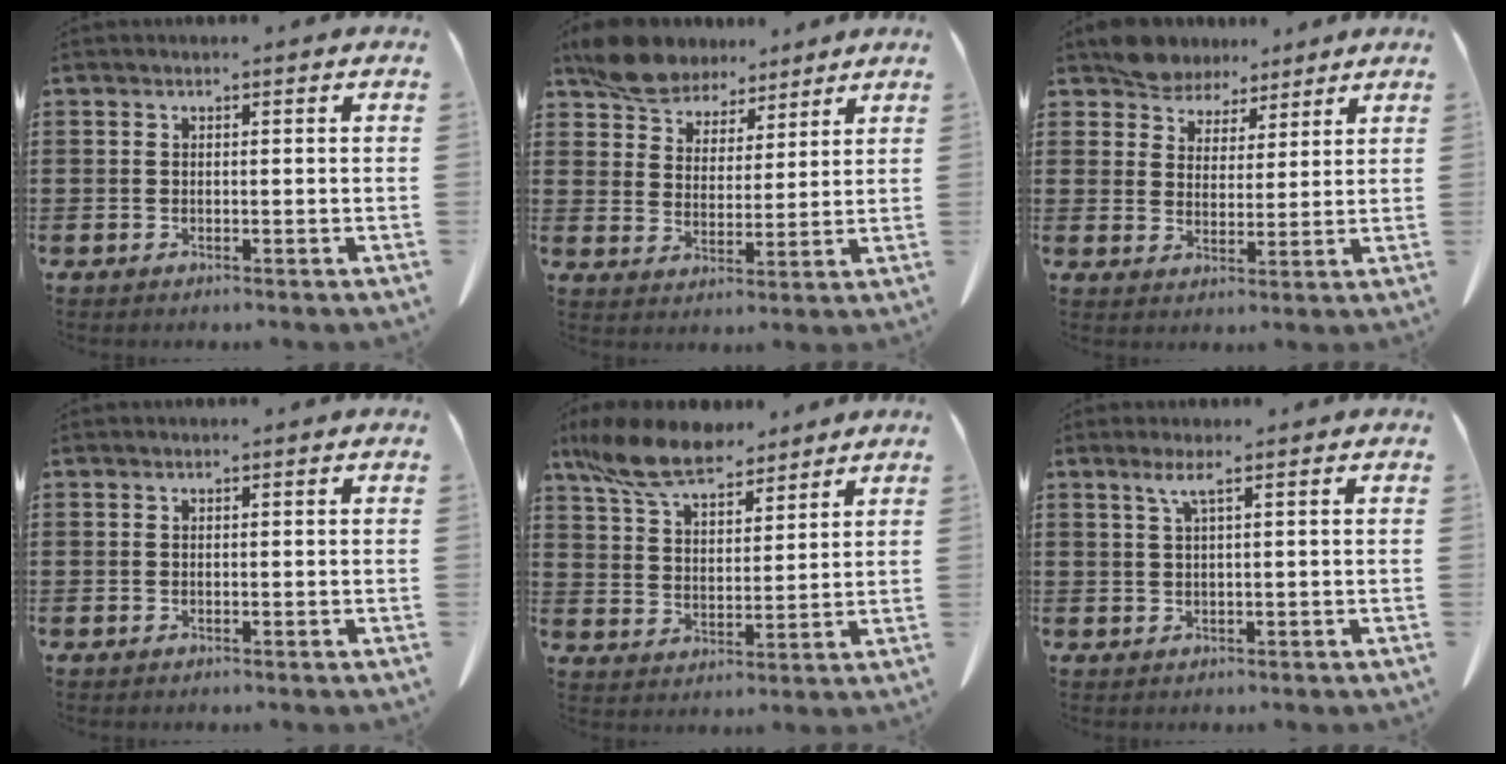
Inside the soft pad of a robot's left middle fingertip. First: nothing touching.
{"total": 7.6, "force": [6.8, 3.1, 1.5], "torque": [-0.062, -0.015, 0.131]}
{"total": 5.9, "force": [5.4, 2.4, 0.4], "torque": [-0.035, -0.012, 0.104]}
{"total": 0.0}
{"total": 10.1, "force": [8.3, 3.1, 4.9], "torque": [-0.122, -0.018, 0.158]}
{"total": 2.0, "force": [1.0, -0.1, 1.8], "torque": [-0.038, -0.004, 0.017]}